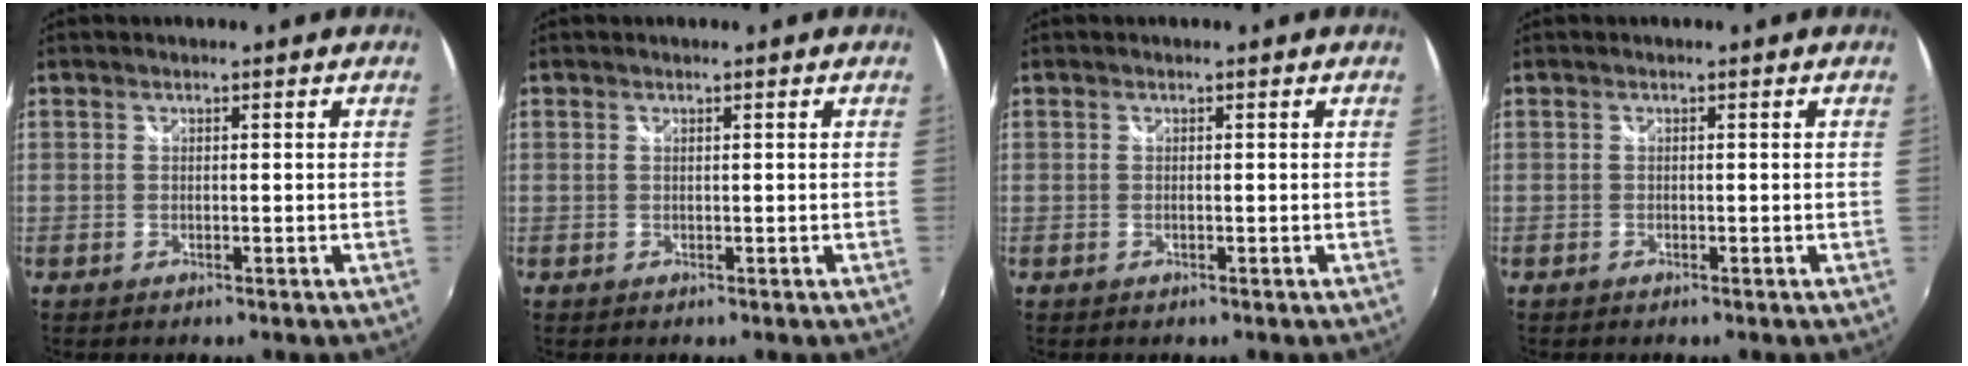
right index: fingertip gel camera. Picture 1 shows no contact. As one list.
[{"total": 0.0}, {"total": 0.0}, {"total": 0.0}]